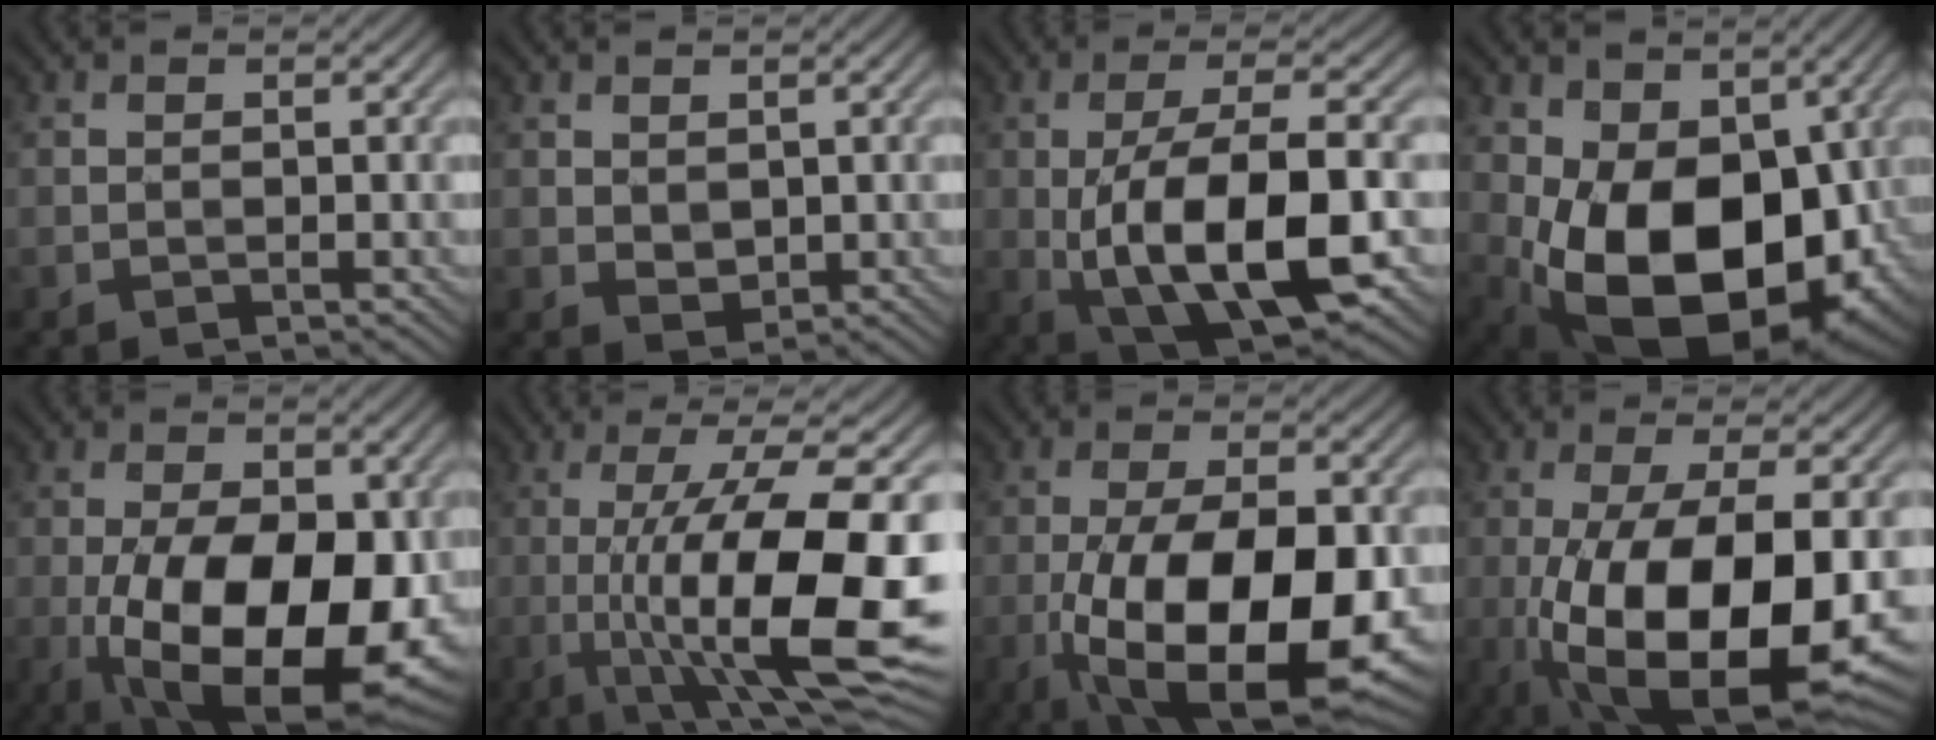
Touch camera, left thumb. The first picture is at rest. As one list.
[{"total": 1.4, "force": [0.6, 0.9, 0.9], "torque": [-0.028, -0.003, 0.016]}, {"total": 13.6, "force": [-2.8, 4.8, 12.4], "torque": [-0.220, 0.001, -0.045]}, {"total": 17.1, "force": [-1.9, 11.0, 13.0], "torque": [-0.227, -0.053, -0.017]}, {"total": 16.9, "force": [-4.1, 7.8, 14.4], "torque": [-0.223, -0.026, -0.059]}, {"total": 17.9, "force": [-3.8, 4.5, 16.9], "torque": [-0.273, 0.000, -0.058]}, {"total": 17.4, "force": [-5.6, 7.1, 14.9], "torque": [-0.256, -0.023, -0.080]}, {"total": 16.2, "force": [-4.5, 6.0, 14.3], "torque": [-0.265, -0.019, -0.064]}]